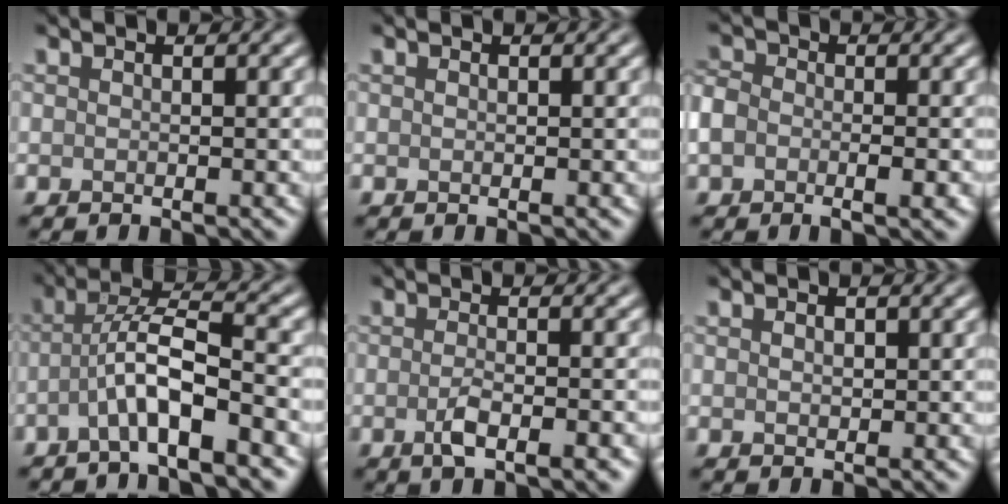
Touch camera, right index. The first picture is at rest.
{"total": 0.0}
{"total": 3.5, "force": [-1.0, 2.2, 2.6], "torque": [-0.048, -0.002, -0.027]}
{"total": 5.1, "force": [-2.2, 0.8, 4.5], "torque": [-0.082, 0.017, -0.046]}
{"total": 3.2, "force": [-1.2, 0.9, 2.8], "torque": [-0.051, -0.003, -0.024]}
{"total": 0.8, "force": [0.3, 0.5, 0.5], "torque": [-0.010, -0.001, 0.005]}